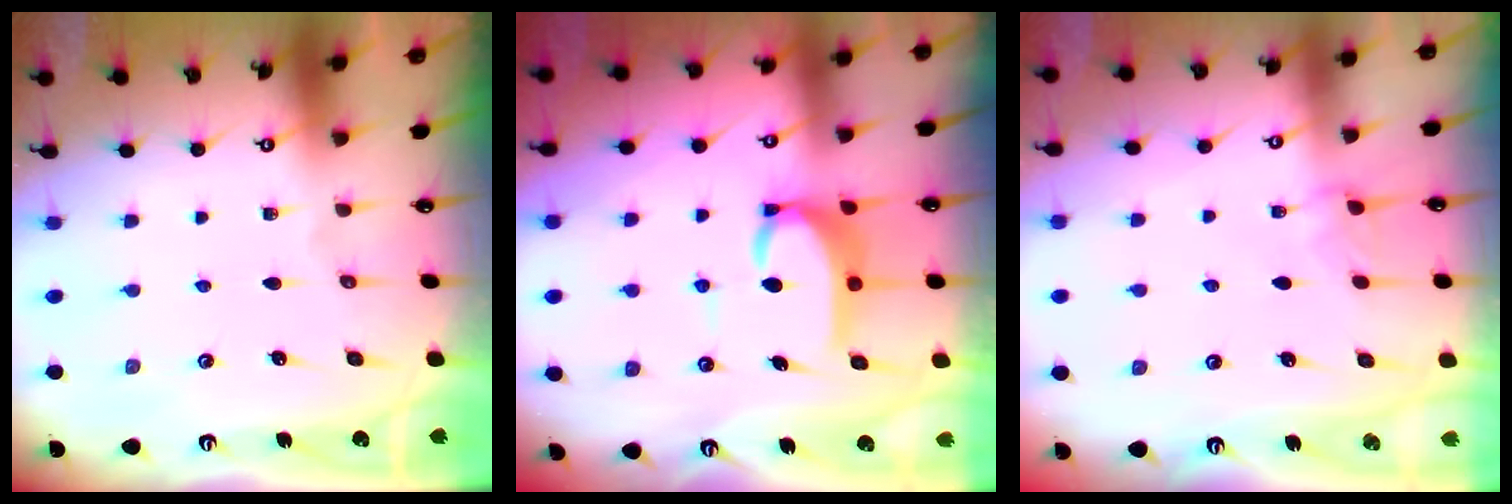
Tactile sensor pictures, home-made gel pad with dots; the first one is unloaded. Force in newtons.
{"total": 6.4, "press": 6.4, "slide": 0.6}
{"total": 1.6, "press": 1.6, "slide": 0.4}